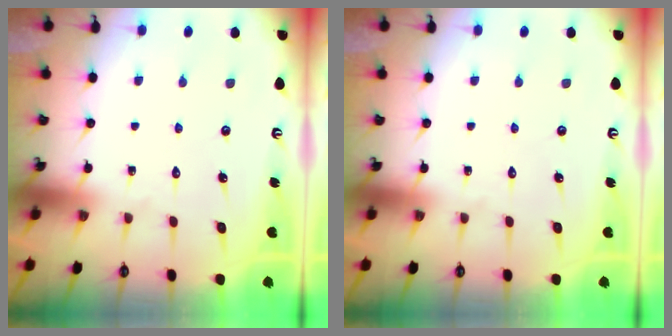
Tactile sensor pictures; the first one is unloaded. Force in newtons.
{"total": 0.0}